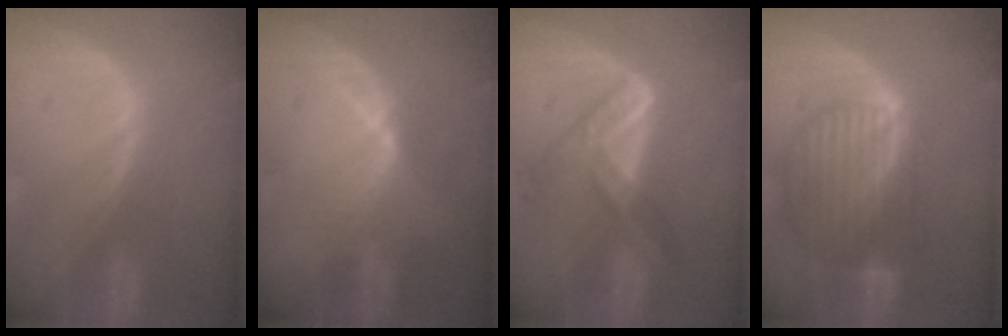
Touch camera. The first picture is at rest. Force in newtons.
{"total": 6.3, "press": 5.9, "slide": 2.3}
{"total": 7.2, "press": 6.2, "slide": 3.8}
{"total": 10.4, "press": 8.9, "slide": 5.4}